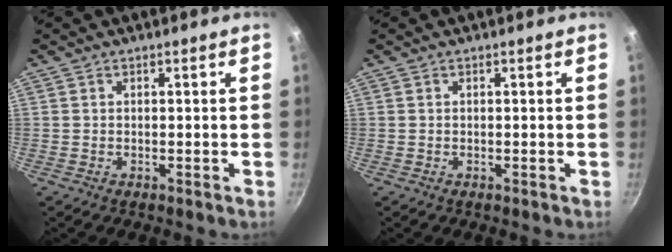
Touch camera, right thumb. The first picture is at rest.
{"total": 0.0}